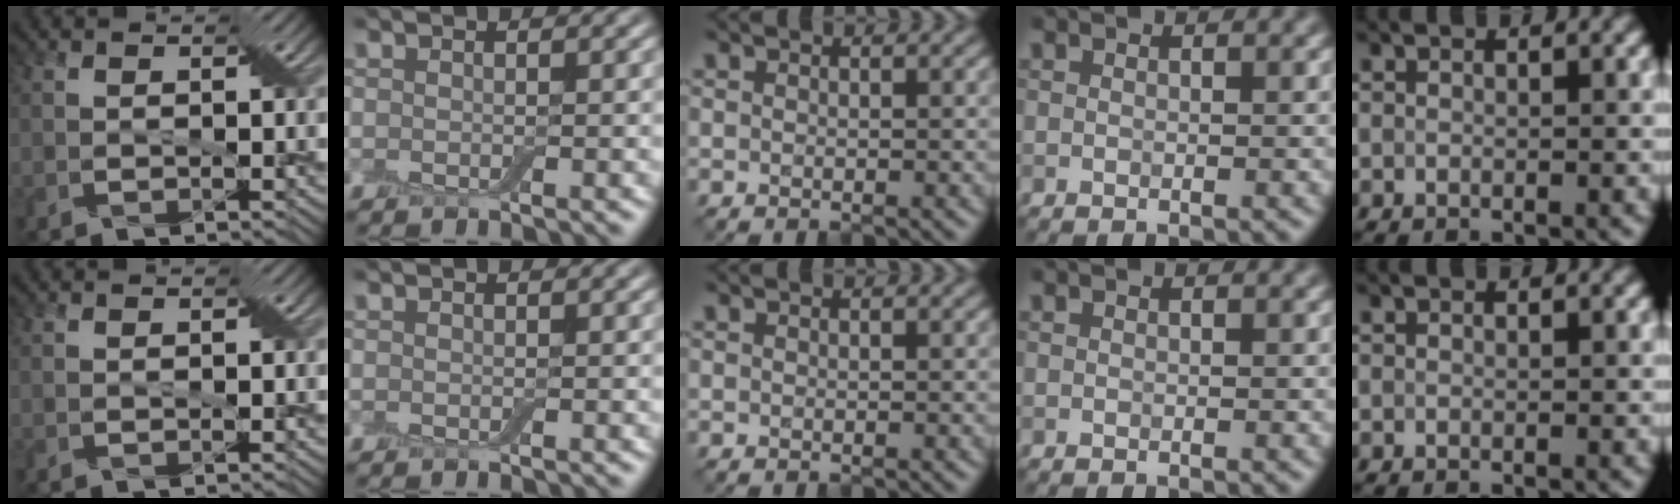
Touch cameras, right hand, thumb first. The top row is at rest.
{}